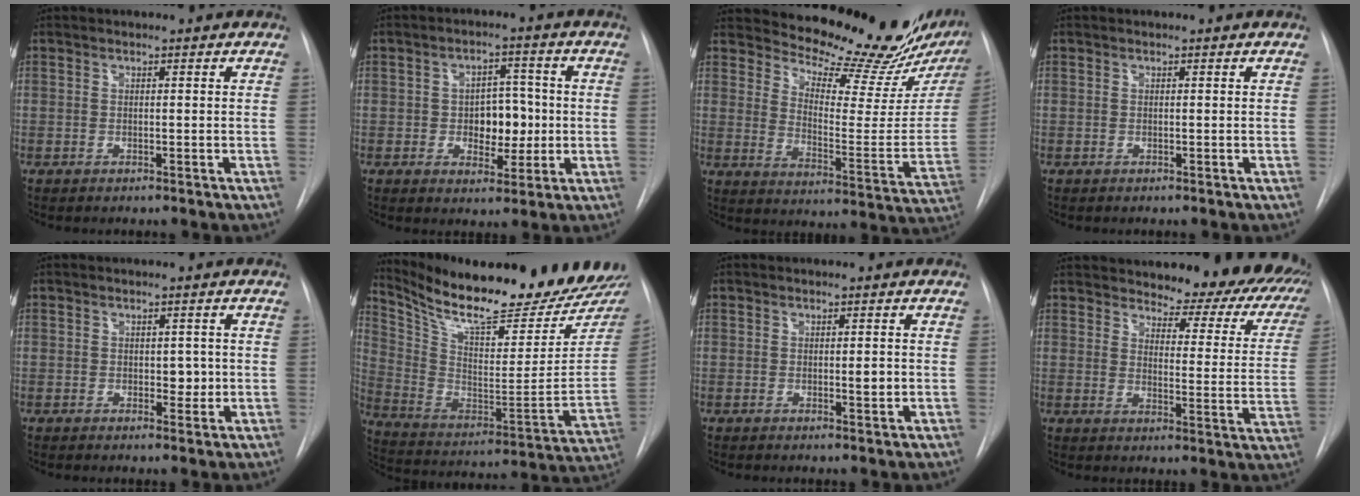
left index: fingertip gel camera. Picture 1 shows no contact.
{"total": 6.6, "force": [-0.9, 4.2, 5.0], "torque": [-0.066, 0.008, -0.008]}
{"total": 20.7, "force": [18.9, 3.5, 7.7], "torque": [-0.109, -0.104, 0.239]}
{"total": 0.0}
{"total": 2.5, "force": [-0.5, 1.6, 1.8], "torque": [-0.017, -0.007, -0.005]}
{"total": 26.1, "force": [22.8, 4.0, 12.0], "torque": [-0.213, -0.079, 0.331]}
{"total": 1.8, "force": [-0.6, 0.4, 1.7], "torque": [-0.025, -0.007, -0.008]}
{"total": 21.3, "force": [18.3, 5.8, 9.1], "torque": [-0.107, -0.056, 0.204]}